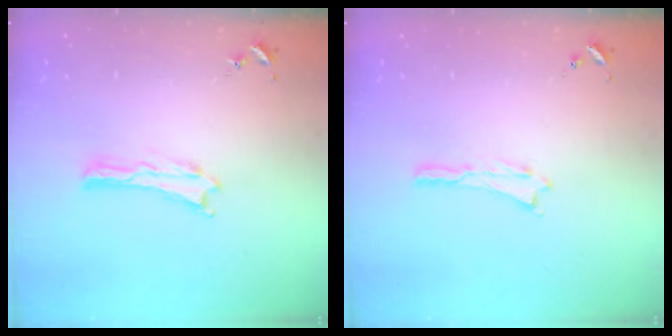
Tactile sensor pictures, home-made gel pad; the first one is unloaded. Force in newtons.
{"total": 0.0}